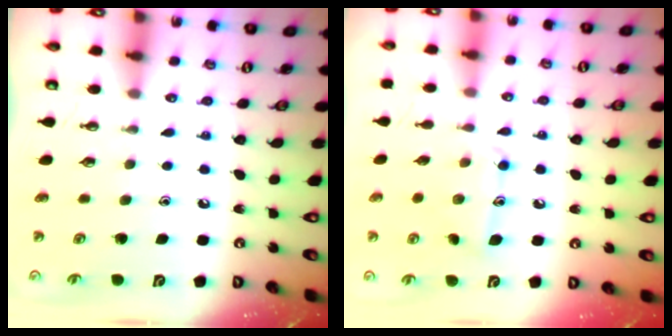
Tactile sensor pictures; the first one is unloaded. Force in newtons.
{"total": 9.6, "press": 9.6, "slide": 0.5}